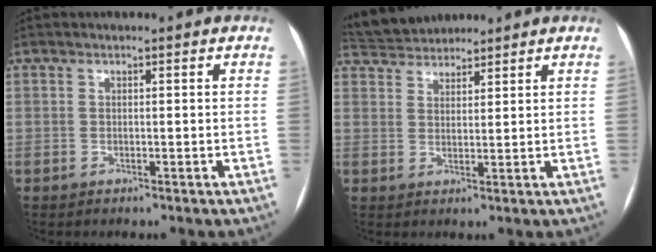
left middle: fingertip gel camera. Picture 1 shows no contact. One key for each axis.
{"total": 6.7, "fx": 6.4, "fy": 1.6, "fz": 1.2, "tx": -0.025, "ty": 0.034, "tz": 0.114}